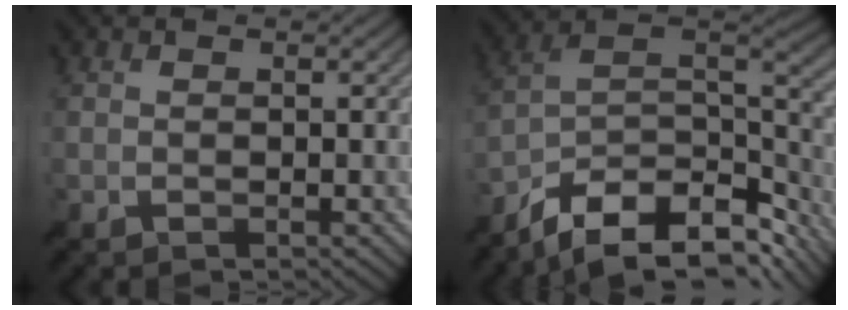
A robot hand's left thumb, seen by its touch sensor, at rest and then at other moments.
{"total": 14.3, "force": [-9.4, 6.0, 9.0], "torque": [-0.207, -0.015, -0.146]}